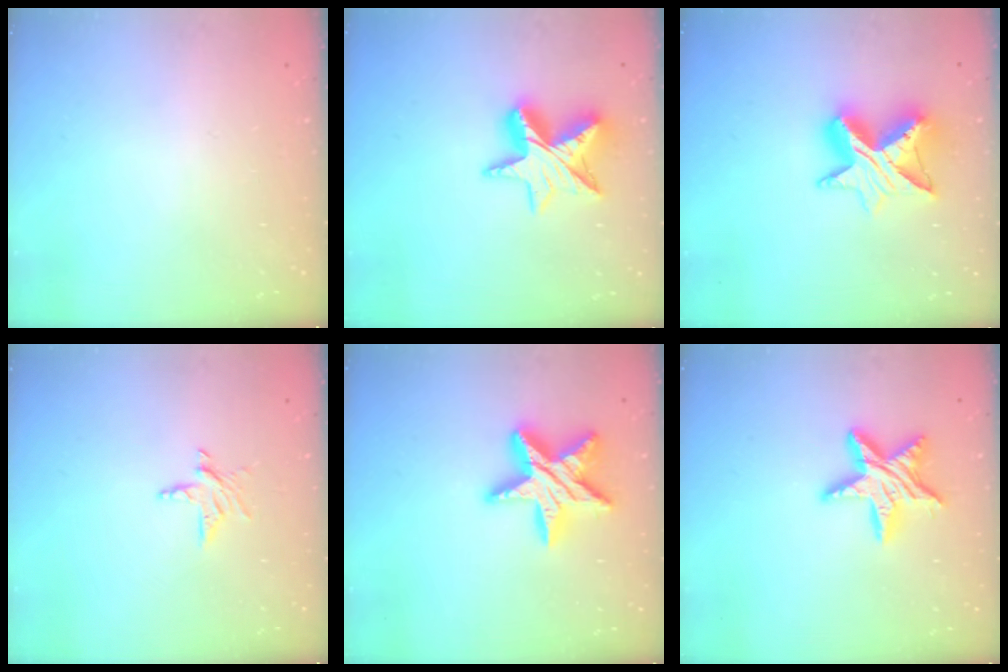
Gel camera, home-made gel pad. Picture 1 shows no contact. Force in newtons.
{"total": 13.1, "press": 13.1, "slide": 1.0}
{"total": 11.4, "press": 11.4, "slide": 0.8}
{"total": 5.3, "press": 5.2, "slide": 0.4}
{"total": 16.9, "press": 16.9, "slide": 0.9}
{"total": 12.9, "press": 12.9, "slide": 0.8}